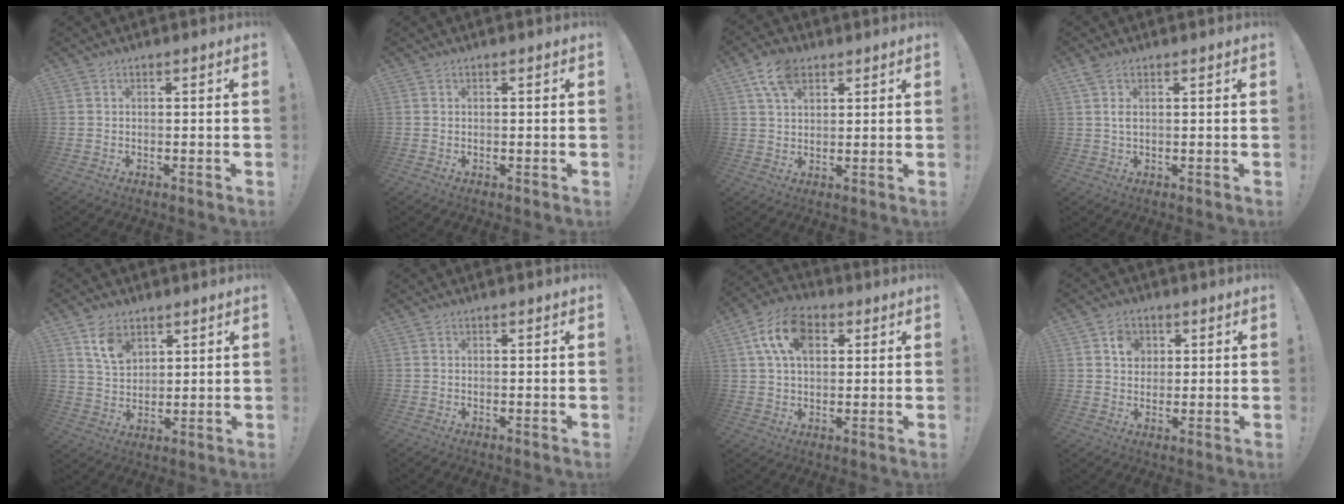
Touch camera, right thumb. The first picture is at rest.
{"total": 0.0}
{"total": 8.6, "force": [4.6, 5.3, 5.0], "torque": [-0.087, -0.006, 0.089]}
{"total": 2.8, "force": [1.2, 1.4, 2.1], "torque": [-0.042, 0.001, 0.020]}
{"total": 8.9, "force": [5.4, 5.9, 3.9], "torque": [-0.059, -0.023, 0.103]}
{"total": 0.0}
{"total": 12.8, "force": [4.6, 8.3, 8.6], "torque": [-0.155, 0.007, 0.089]}
{"total": 5.9, "force": [2.1, 5.1, 2.1], "torque": [-0.016, -0.006, 0.034]}